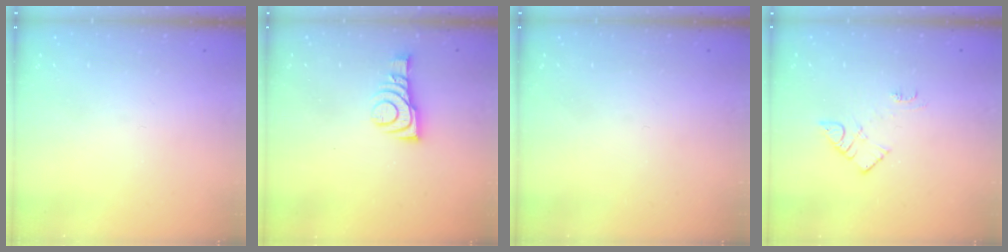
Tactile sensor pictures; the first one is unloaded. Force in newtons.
{"total": 9.1, "press": 9.1, "slide": 0.4}
{"total": 0.0}
{"total": 5.6, "press": 5.5, "slide": 0.6}